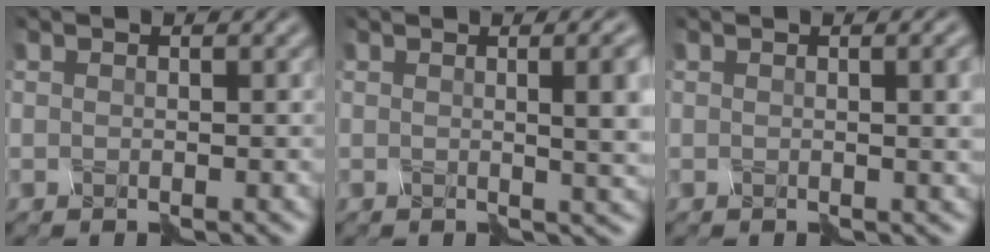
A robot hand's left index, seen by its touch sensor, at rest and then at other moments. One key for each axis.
{"total": 4.6, "fx": 0.7, "fy": 1.2, "fz": 4.4, "tx": -0.026, "ty": 0.003, "tz": 0.010}
{"total": 2.5, "fx": 0.7, "fy": 0.5, "fz": 2.4, "tx": -0.019, "ty": 0.001, "tz": 0.014}